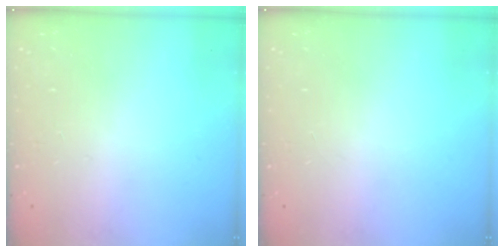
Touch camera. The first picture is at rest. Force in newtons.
{"total": 0.0}